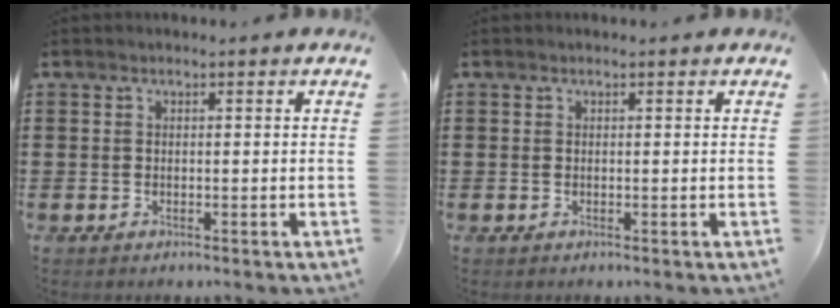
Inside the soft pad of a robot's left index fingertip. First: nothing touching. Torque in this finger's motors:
{"motor_torque": [0.99, -1.14, 0.09, 0.02]}